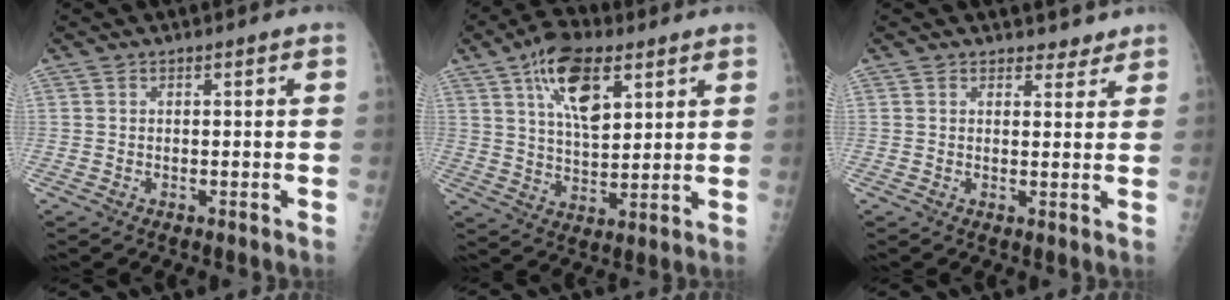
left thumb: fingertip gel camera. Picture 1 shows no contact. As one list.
[{"total": 12.8, "force": [6.0, 6.1, 9.4], "torque": [-0.139, -0.017, 0.106]}, {"total": 2.7, "force": [2.4, 1.4, 0.1], "torque": [0.020, -0.016, 0.025]}]